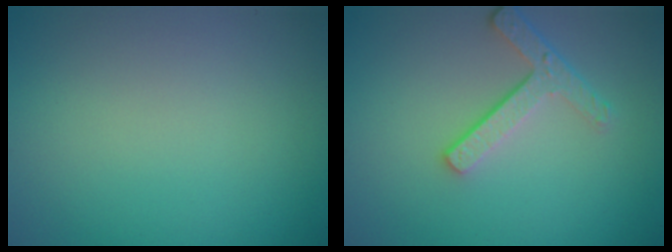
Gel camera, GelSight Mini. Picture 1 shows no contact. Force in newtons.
{"total": 3.3, "press": 2.5, "slide": 2.2}